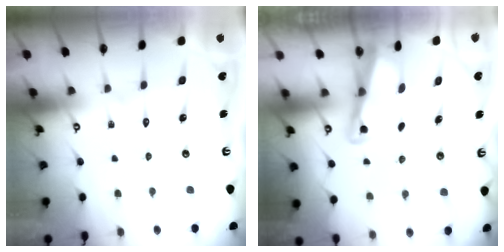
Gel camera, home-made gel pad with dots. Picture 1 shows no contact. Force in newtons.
{"total": 3.0, "press": 3.0, "slide": 0.4}